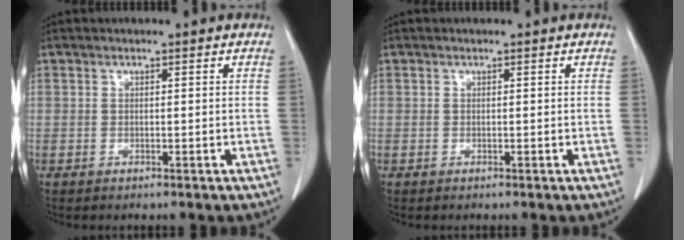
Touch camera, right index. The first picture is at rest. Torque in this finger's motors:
{"motor_torque": [0.00, 0.00, 0.00, 0.00]}